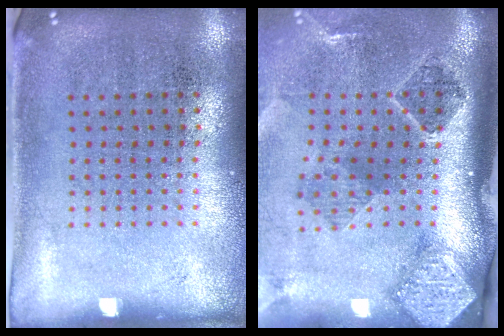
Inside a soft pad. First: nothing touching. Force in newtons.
{"total": 2.9, "press": 1.8, "slide": 2.2}